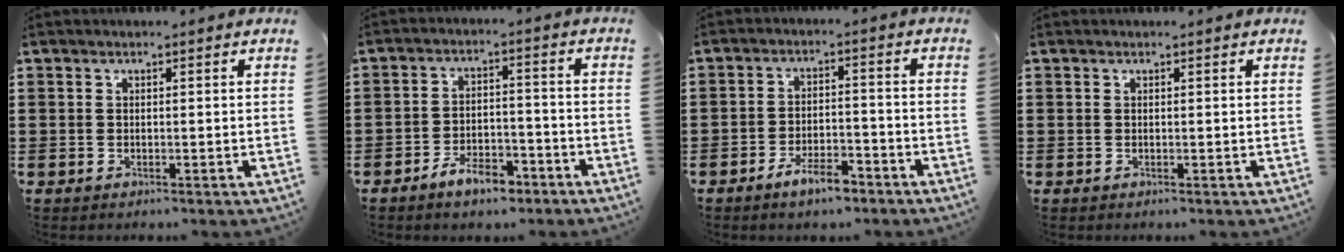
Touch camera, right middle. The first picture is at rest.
{"total": 6.1, "force": [-5.1, 2.2, 2.7], "torque": [-0.046, 0.012, -0.095]}
{"total": 5.5, "force": [-4.4, 1.6, 2.9], "torque": [-0.059, 0.004, -0.085]}
{"total": 0.0}